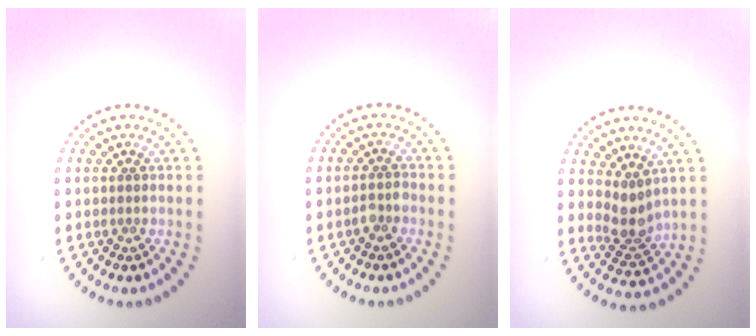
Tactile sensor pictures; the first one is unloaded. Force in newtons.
{"total": 1.2, "press": 1.1, "slide": 0.4}
{"total": 2.5, "press": 1.9, "slide": 1.6}